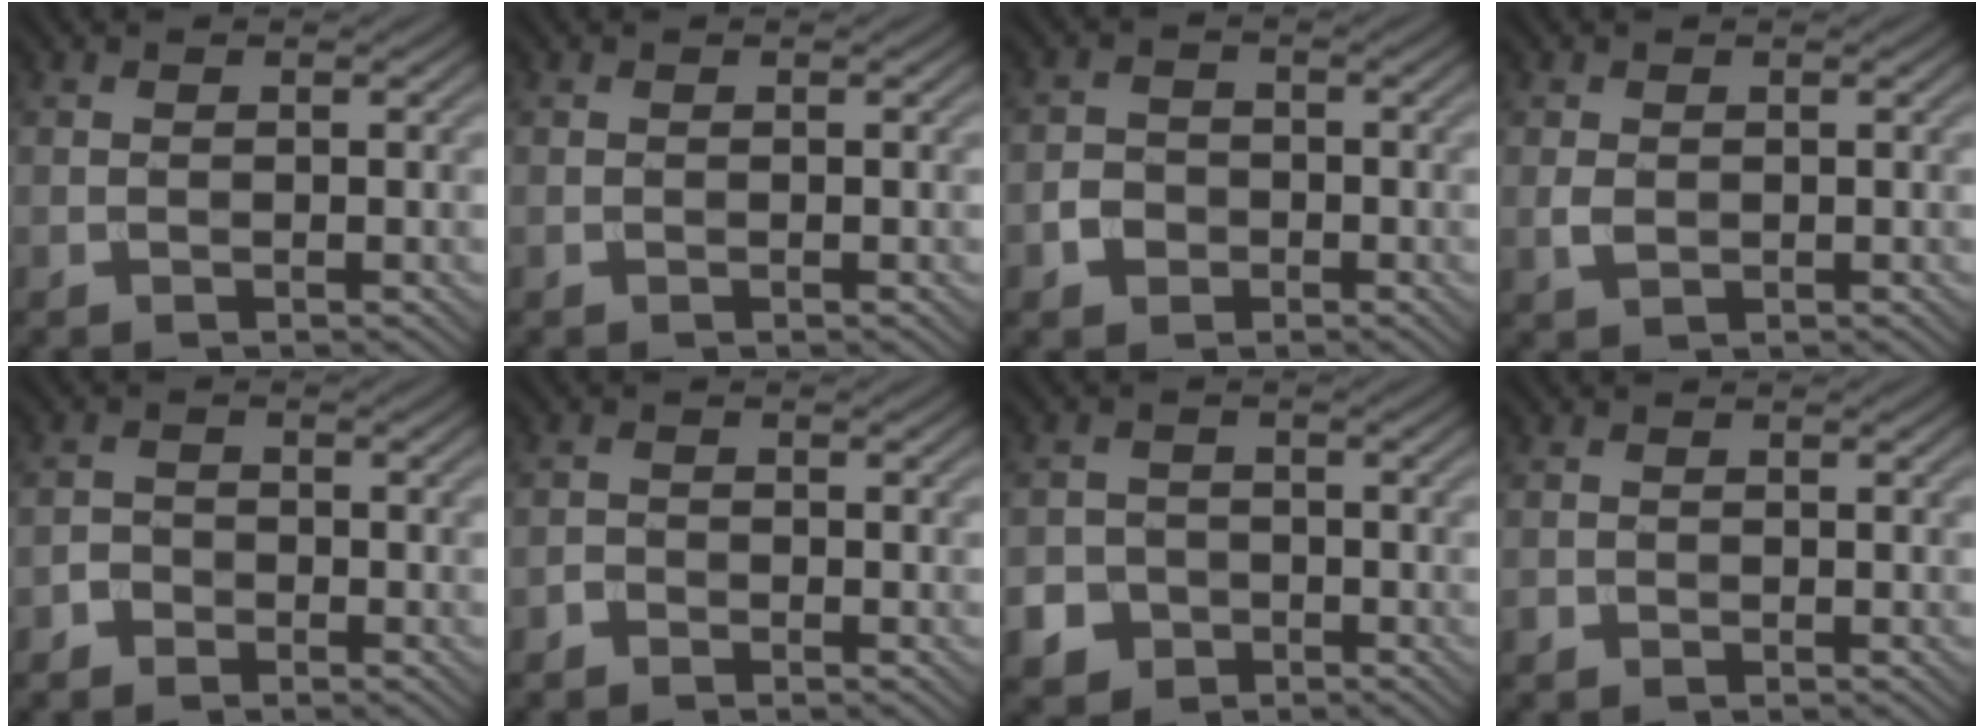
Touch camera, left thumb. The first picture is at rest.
{"total": 0.0}
{"total": 2.6, "force": [-1.2, 2.2, 0.9], "torque": [-0.015, 0.001, -0.027]}
{"total": 1.4, "force": [0.1, 1.0, 1.0], "torque": [-0.026, -0.002, 0.004]}
{"total": 1.8, "force": [-1.3, 1.2, 0.4], "torque": [-0.002, 0.004, -0.032]}
{"total": 1.2, "force": [-1.0, 0.6, 0.2], "torque": [-0.003, 0.002, -0.025]}
{"total": 5.3, "force": [-3.0, 4.3, 1.0], "torque": [-0.008, -0.011, -0.067]}
{"total": 0.6, "force": [-0.4, 0.4, 0.1], "torque": [-0.001, -0.003, -0.008]}